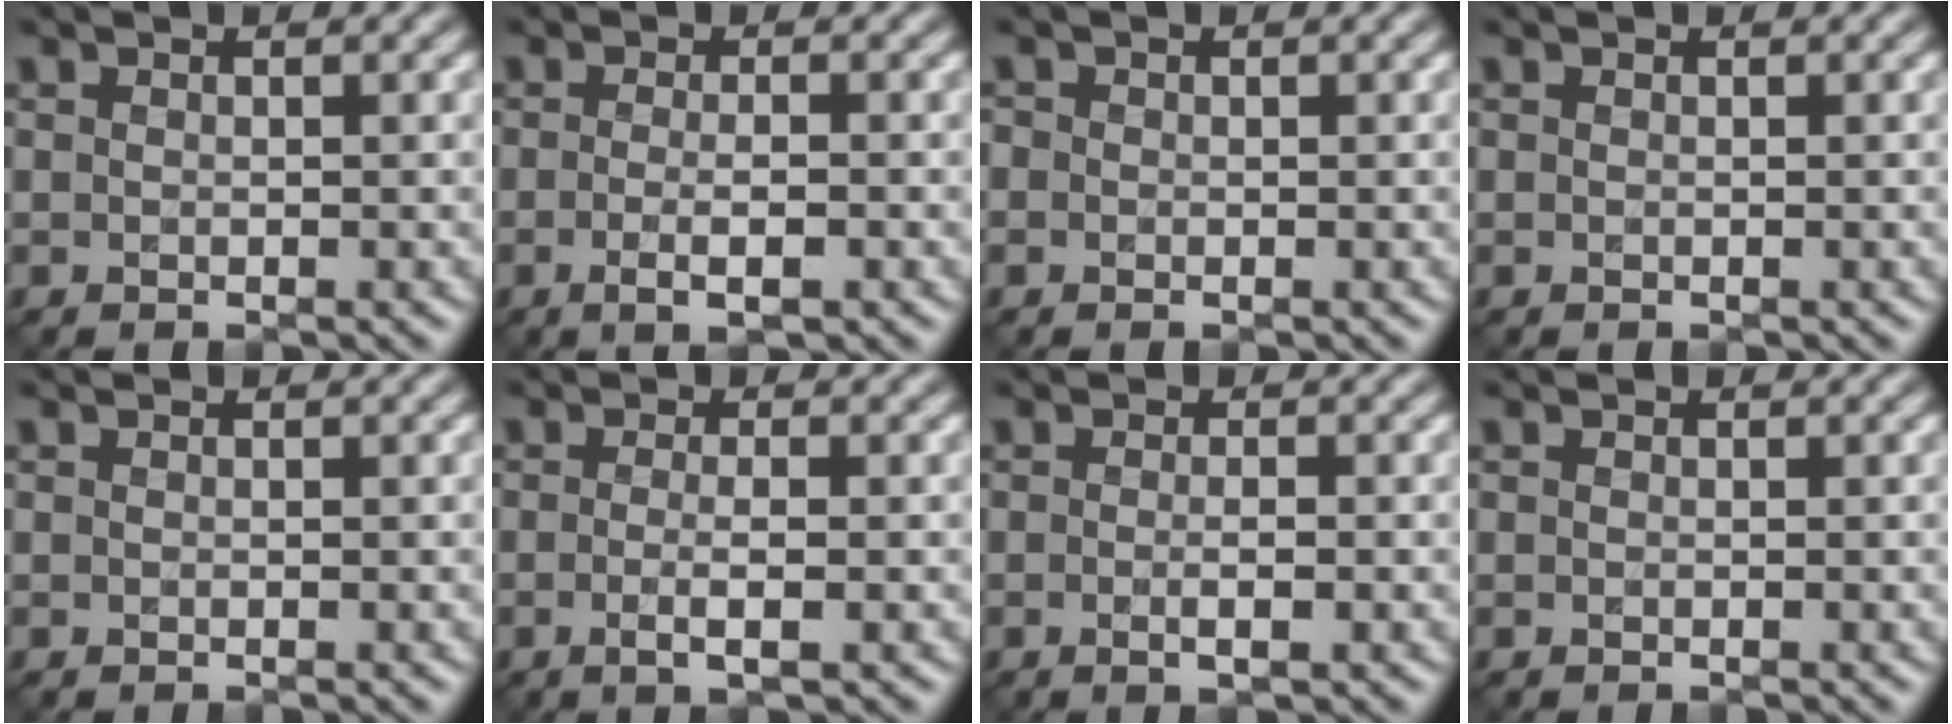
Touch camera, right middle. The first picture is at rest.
{"total": 2.8, "force": [-0.8, 0.8, 2.6], "torque": [-0.040, -0.008, -0.011]}
{"total": 0.5, "force": [-0.1, 0.5, 0.1], "torque": [0.003, -0.004, -0.003]}
{"total": 0.0}
{"total": 0.0}
{"total": 2.4, "force": [-0.5, 0.6, 2.3], "torque": [-0.040, -0.005, -0.009]}
{"total": 1.9, "force": [-0.3, 0.5, 1.9], "torque": [-0.020, -0.006, -0.007]}
{"total": 0.0}